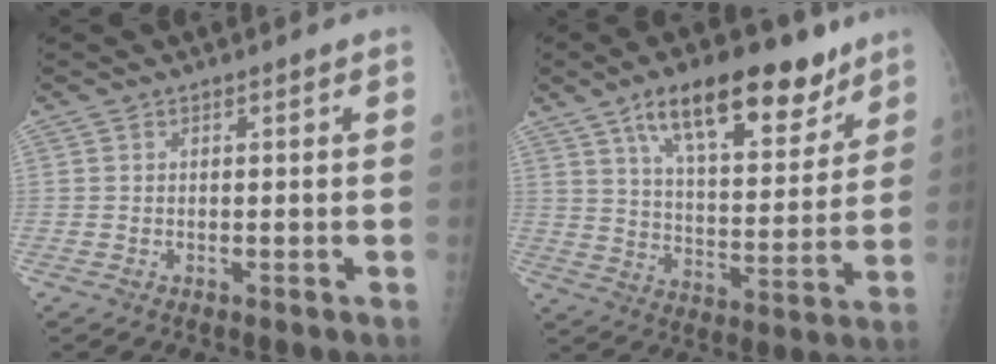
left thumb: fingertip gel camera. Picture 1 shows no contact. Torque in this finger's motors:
{"motor_torque": [0.42, 0.56, 1.54, -1.23, 0.15]}